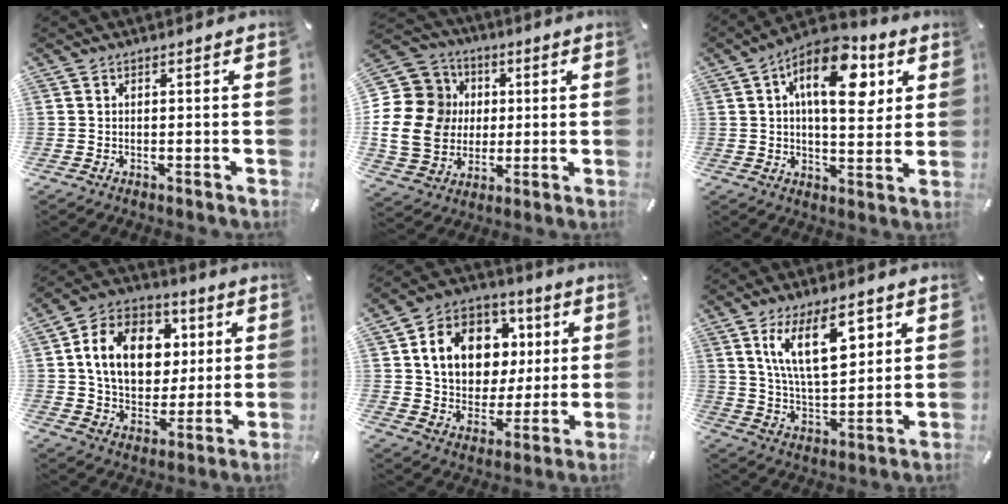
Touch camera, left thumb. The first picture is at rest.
{"total": 17.7, "force": [-0.5, 15.8, 7.8], "torque": [-0.171, 0.005, -0.008]}
{"total": 16.3, "force": [6.3, 8.2, 12.5], "torque": [-0.183, -0.013, 0.102]}
{"total": 16.6, "force": [3.5, 13.0, 9.8], "torque": [-0.174, 0.006, 0.067]}
{"total": 14.9, "force": [4.0, 12.3, 7.4], "torque": [-0.119, -0.004, 0.081]}
{"total": 15.9, "force": [7.7, 7.3, 11.8], "torque": [-0.216, -0.016, 0.130]}